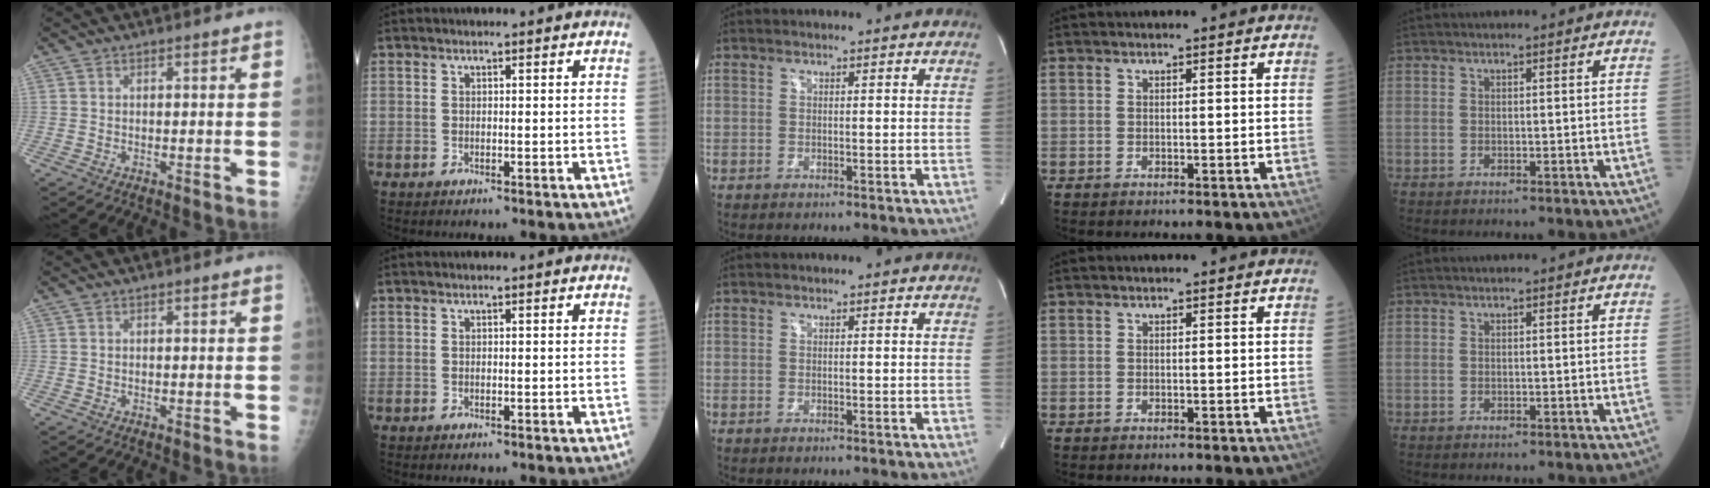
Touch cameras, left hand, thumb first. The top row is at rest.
{}